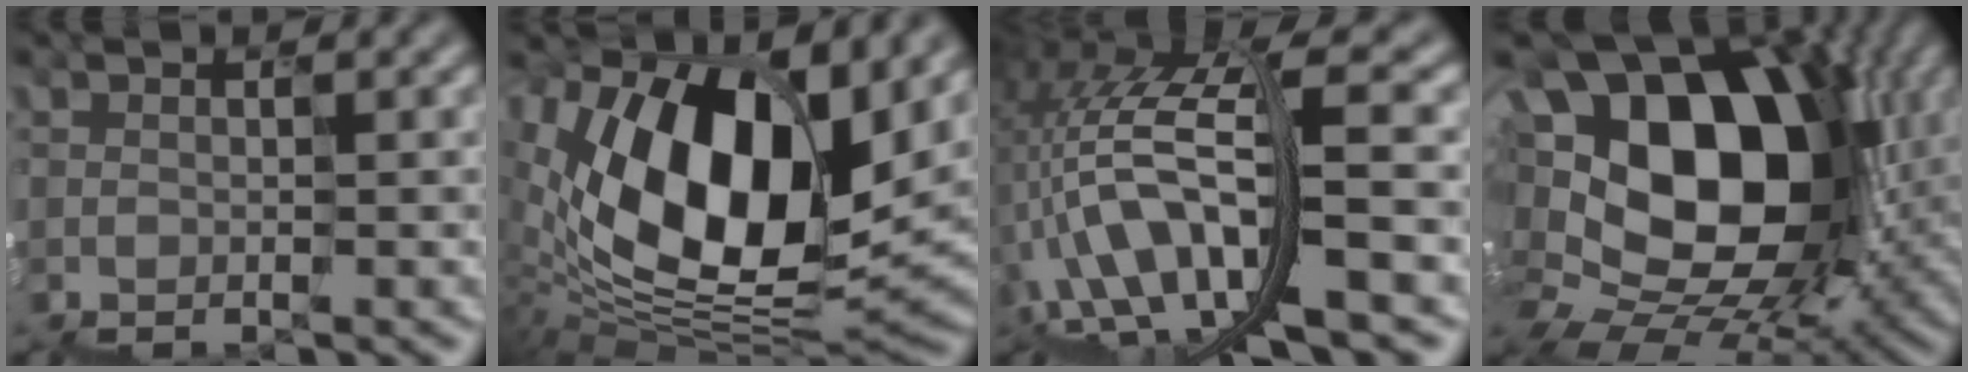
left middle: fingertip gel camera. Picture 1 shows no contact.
{"total": 12.7, "force": [4.6, 6.6, 9.8], "torque": [-0.185, 0.001, 0.069]}
{"total": 10.1, "force": [-2.9, 3.4, 9.0], "torque": [-0.205, 0.015, -0.052]}
{"total": 15.6, "force": [3.3, 10.3, 11.3], "torque": [-0.205, 0.026, 0.051]}